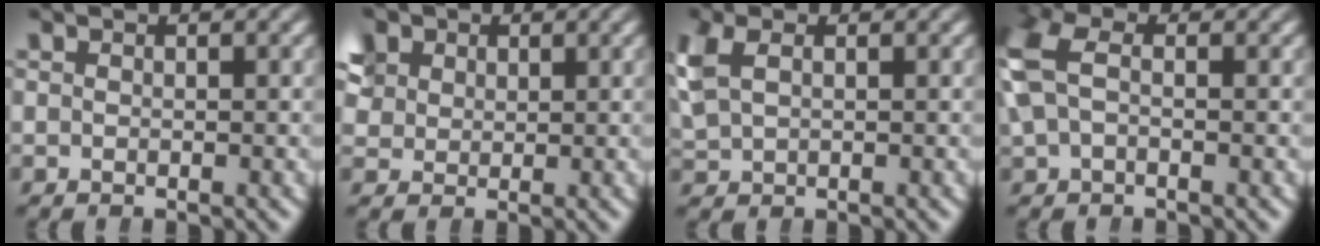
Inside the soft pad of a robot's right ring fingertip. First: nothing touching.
{"total": 6.7, "force": [3.2, 5.1, 2.9], "torque": [-0.060, 0.010, 0.050]}
{"total": 3.0, "force": [0.8, 2.2, 1.8], "torque": [-0.056, -0.002, 0.024]}
{"total": 4.1, "force": [0.0, 3.1, 2.7], "torque": [-0.086, -0.002, 0.003]}